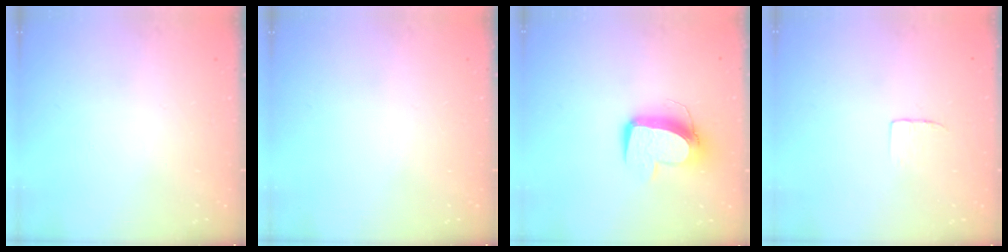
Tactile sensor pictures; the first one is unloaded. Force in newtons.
{"total": 0.0}
{"total": 11.1, "press": 11.0, "slide": 1.4}
{"total": 3.4, "press": 3.4, "slide": 0.3}